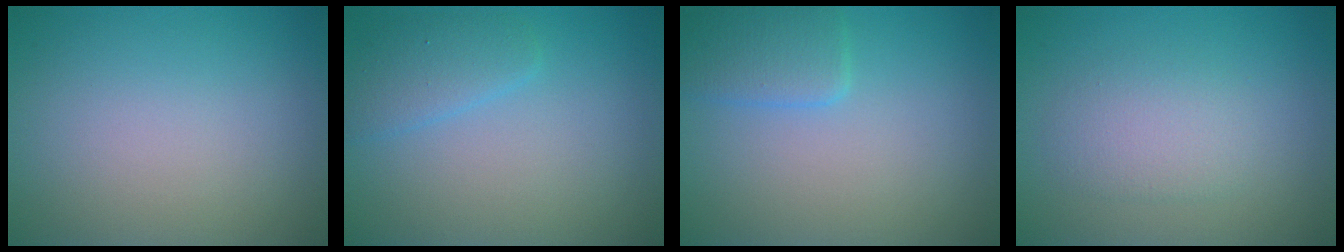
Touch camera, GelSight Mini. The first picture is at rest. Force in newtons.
{"total": 2.3, "press": 2.3, "slide": 0.2}
{"total": 2.6, "press": 2.5, "slide": 0.3}
{"total": 2.4, "press": 2.3, "slide": 0.4}